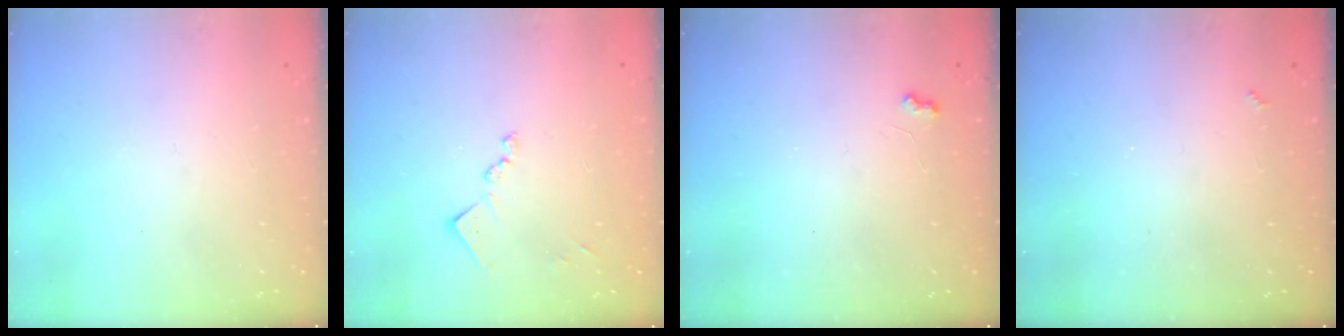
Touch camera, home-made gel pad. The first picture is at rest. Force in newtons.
{"total": 10.2, "press": 10.2, "slide": 0.5}
{"total": 4.1, "press": 4.0, "slide": 0.6}
{"total": 2.5, "press": 2.5, "slide": 0.4}